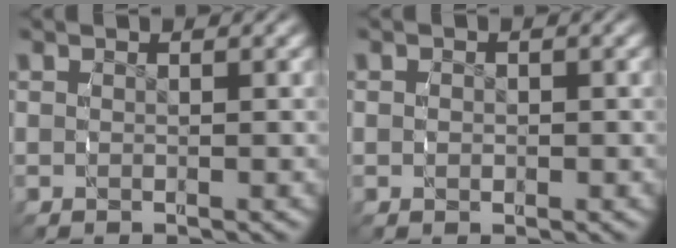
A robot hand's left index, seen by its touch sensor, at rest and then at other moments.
{"total": 0.7, "force": [-0.1, 0.6, 0.3], "torque": [-0.004, -0.001, -0.002]}